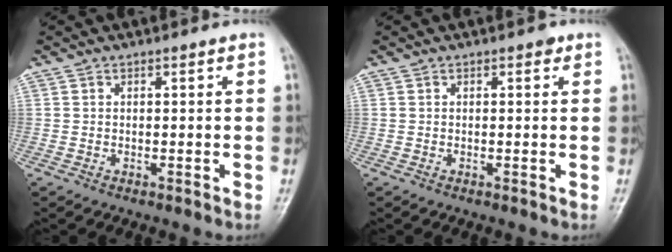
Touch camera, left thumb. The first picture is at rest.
{"total": 0.8, "force": [0.4, 0.5, 0.5], "torque": [0.002, 0.000, 0.001]}